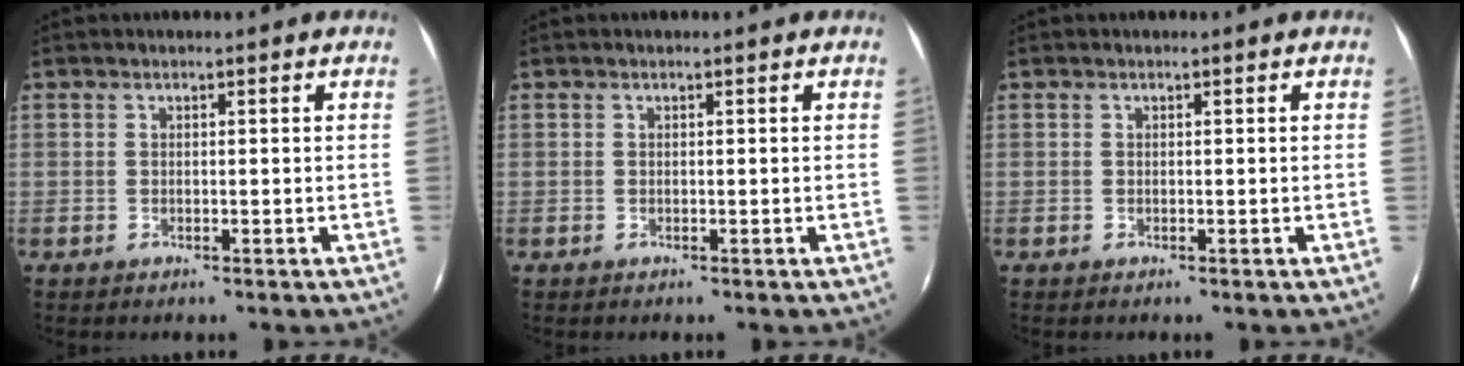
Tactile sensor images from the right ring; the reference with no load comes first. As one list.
[{"total": 0.0}, {"total": 0.0}]